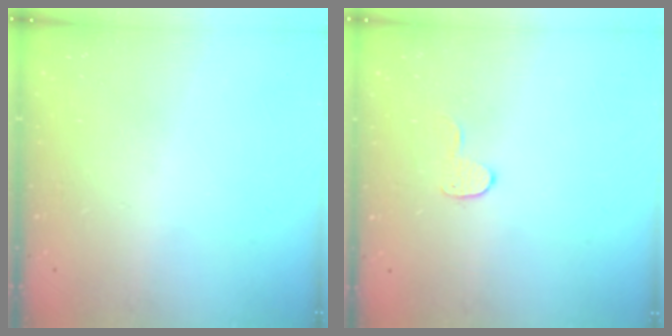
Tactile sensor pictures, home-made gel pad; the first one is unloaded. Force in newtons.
{"total": 5.7, "press": 5.7, "slide": 0.3}